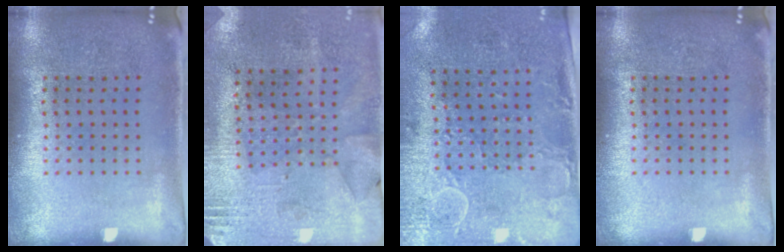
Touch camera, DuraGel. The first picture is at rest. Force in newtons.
{"total": 2.7, "press": 2.3, "slide": 1.5}
{"total": 3.0, "press": 2.4, "slide": 1.7}
{"total": 0.0}